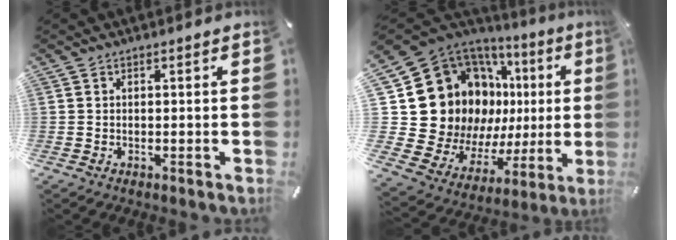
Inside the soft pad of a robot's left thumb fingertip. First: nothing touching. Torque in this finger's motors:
{"motor_torque": [2.26, 2.25, 1.17, 0.68, 0.10]}